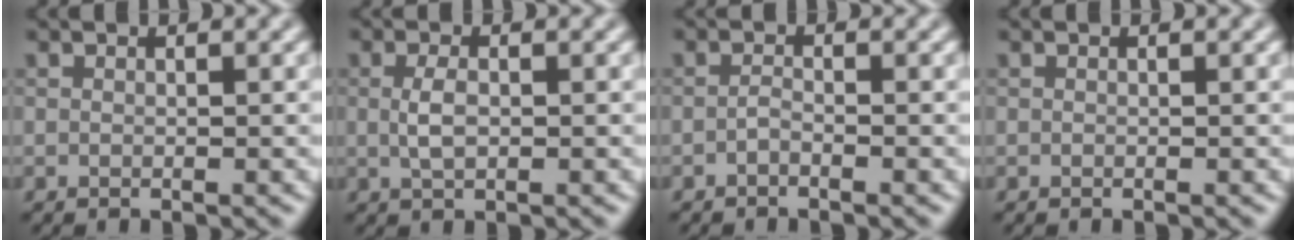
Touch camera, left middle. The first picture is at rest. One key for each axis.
{"total": 2.0, "fx": 0.1, "fy": 0.9, "fz": 1.7, "tx": -0.041, "ty": -0.001, "tz": 0.002}
{"total": 0.8, "fx": -0.5, "fy": 0.2, "fz": 0.5, "tx": -0.011, "ty": 0.001, "tz": -0.012}
{"total": 0.0}